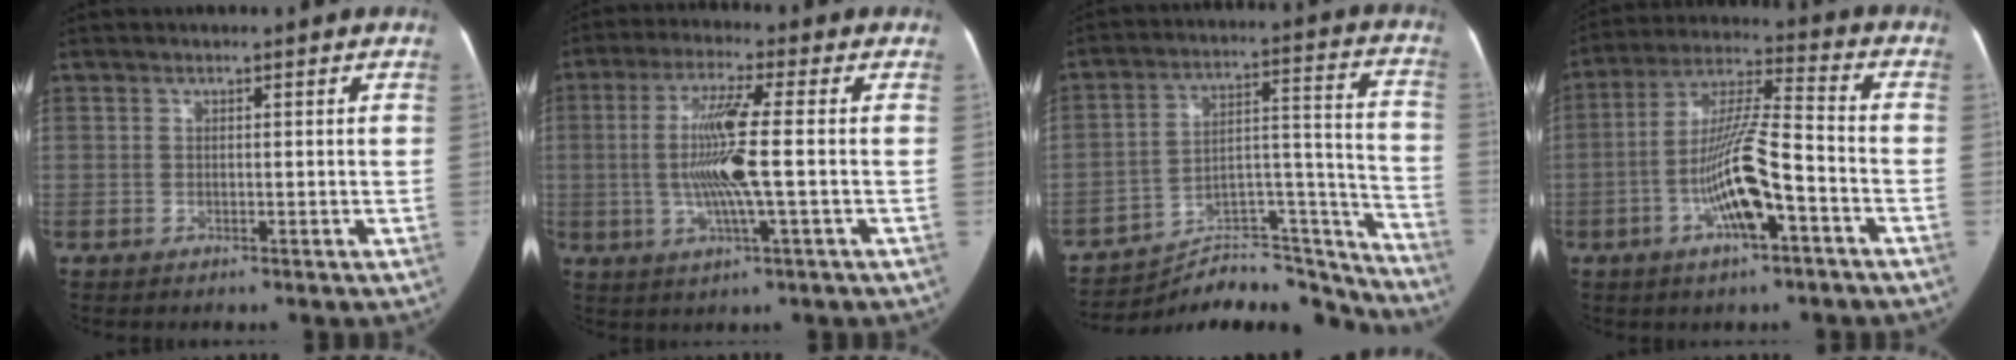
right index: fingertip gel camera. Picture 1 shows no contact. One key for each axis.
{"total": 9.9, "fx": -0.5, "fy": 0.1, "fz": 9.9, "tx": -0.198, "ty": 0.002, "tz": -0.014}
{"total": 18.0, "fx": -17.3, "fy": 4.1, "fz": 2.9, "tx": -0.019, "ty": 0.079, "tz": -0.255}
{"total": 12.7, "fx": -4.5, "fy": 2.0, "fz": 11.7, "tx": -0.229, "ty": 0.011, "tz": -0.078}